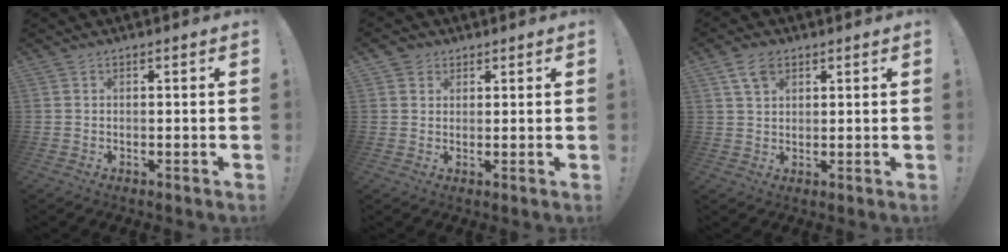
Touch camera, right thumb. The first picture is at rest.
{"total": 3.0, "force": [1.7, 2.5, 0.4], "torque": [-0.005, -0.004, 0.031]}
{"total": 6.1, "force": [3.2, 3.8, 3.6], "torque": [-0.065, -0.002, 0.064]}